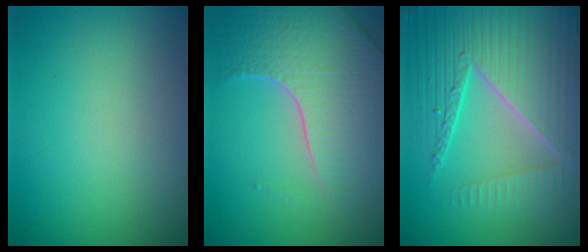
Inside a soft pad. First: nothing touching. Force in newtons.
{"total": 8.0, "press": 5.6, "slide": 5.6}
{"total": 8.8, "press": 6.1, "slide": 6.4}